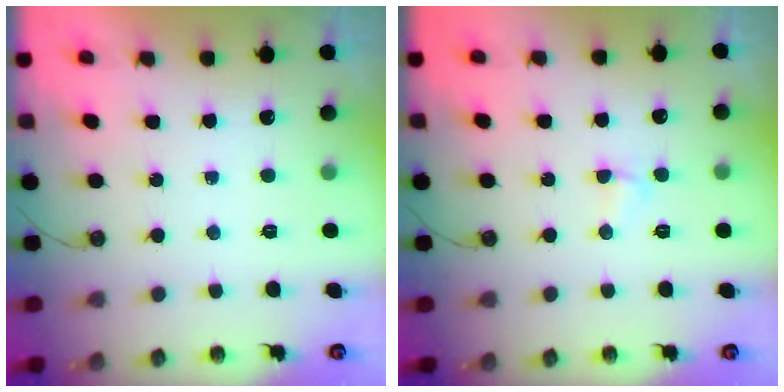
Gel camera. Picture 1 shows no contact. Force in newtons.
{"total": 3.6, "press": 3.6, "slide": 0.5}